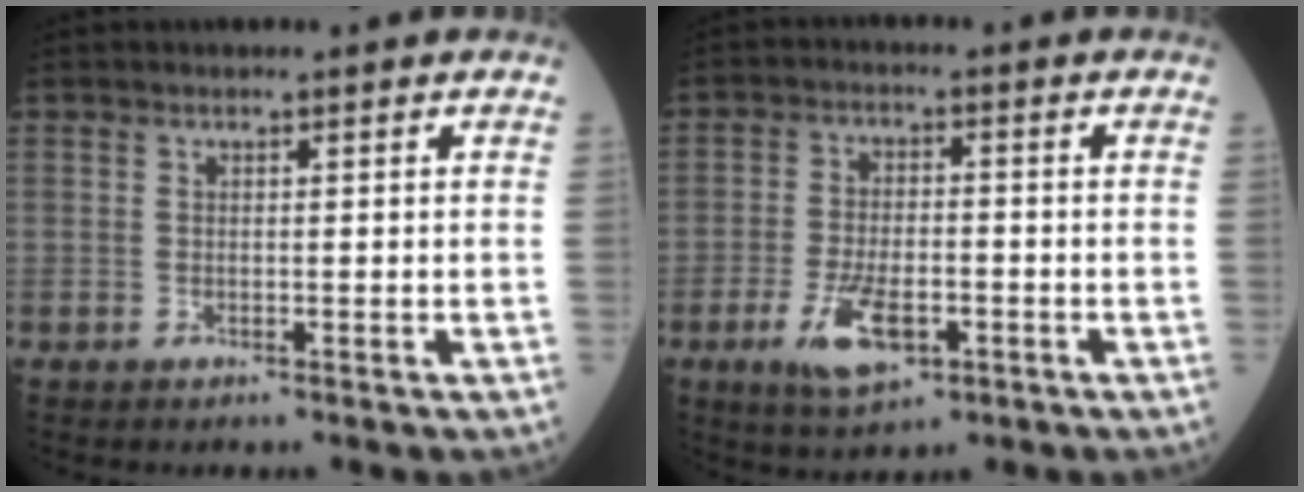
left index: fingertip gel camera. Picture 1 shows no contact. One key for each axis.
{"total": 8.0, "fx": -3.4, "fy": 3.3, "fz": 6.4, "tx": -0.128, "ty": -0.009, "tz": -0.057}